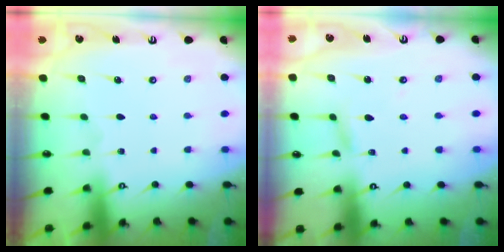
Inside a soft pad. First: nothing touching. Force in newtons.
{"total": 1.6, "press": 1.5, "slide": 0.1}